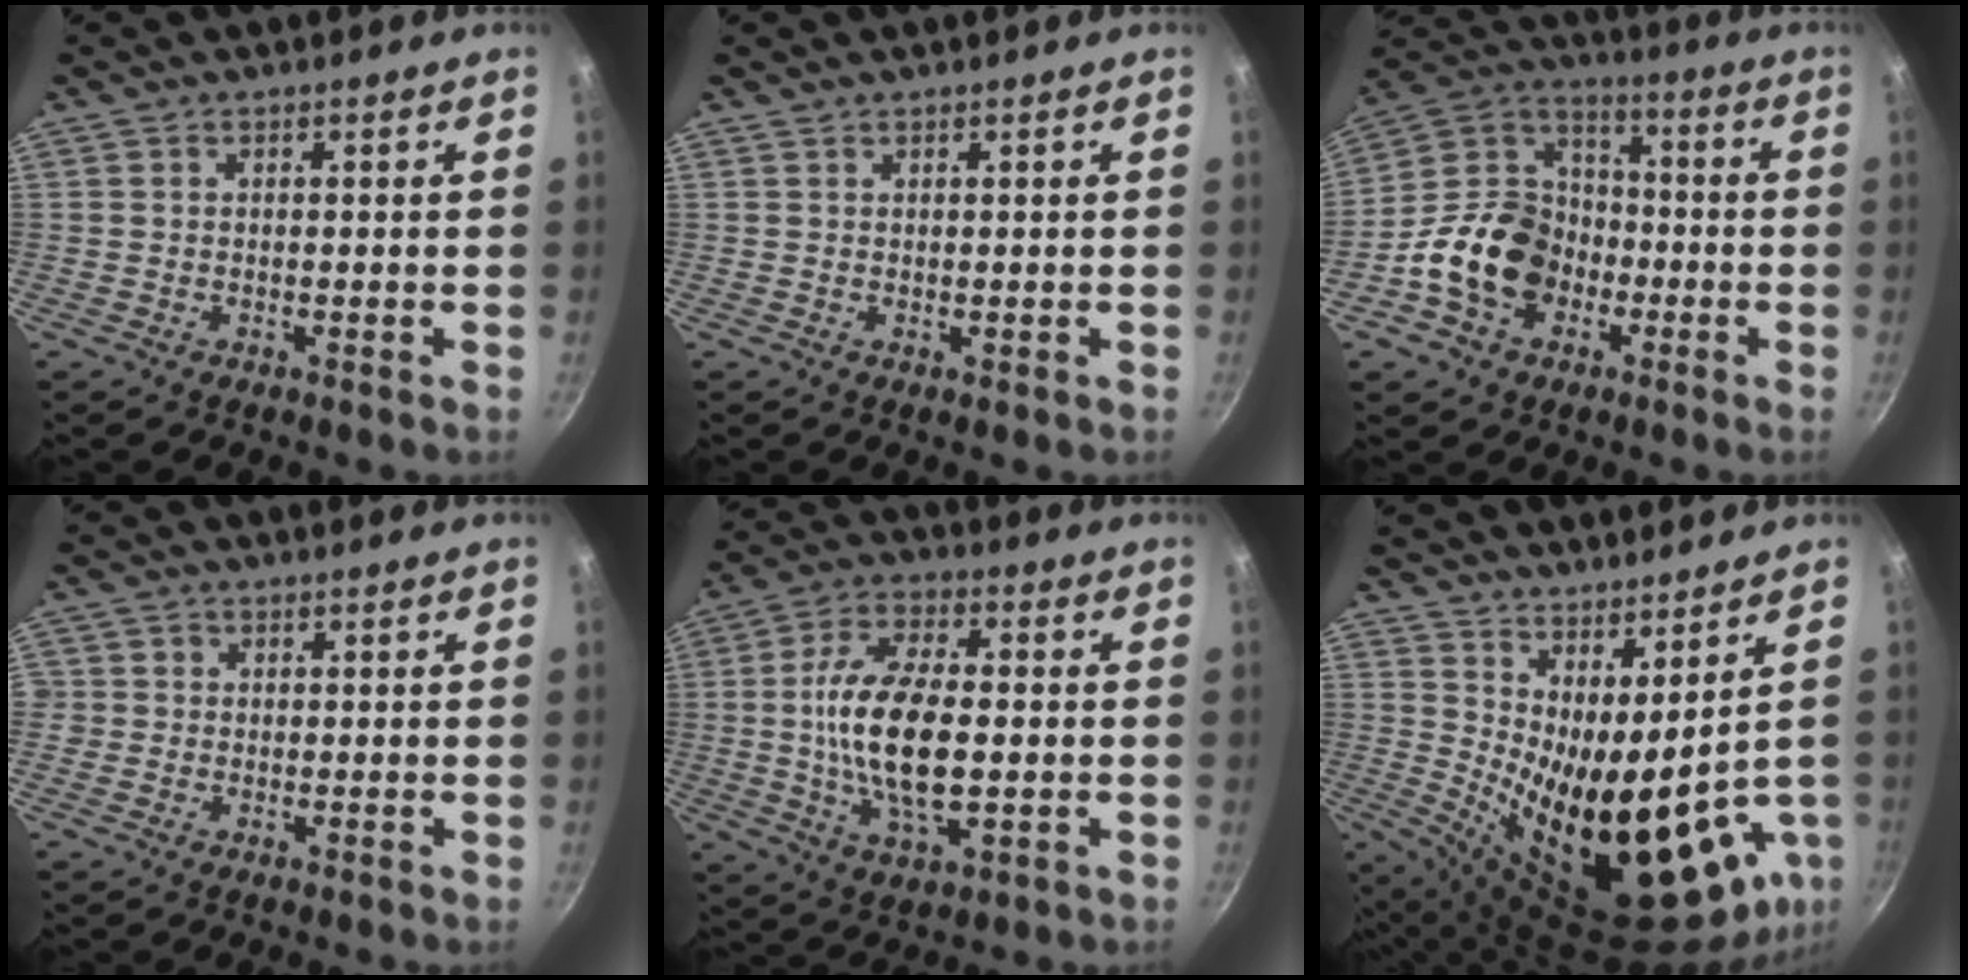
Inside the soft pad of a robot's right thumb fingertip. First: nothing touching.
{"total": 0.5, "force": [0.5, 0.0, 0.1], "torque": [0.004, -0.008, 0.007]}
{"total": 16.1, "force": [-5.2, 12.7, 8.5], "torque": [-0.122, 0.051, -0.105]}
{"total": 1.3, "force": [0.0, 1.3, 0.2], "torque": [0.005, 0.004, -0.004]}
{"total": 15.7, "force": [-0.5, 7.4, 13.9], "torque": [-0.260, 0.007, -0.015]}
{"total": 19.9, "force": [3.6, 7.6, 18.0], "torque": [-0.245, -0.041, 0.086]}